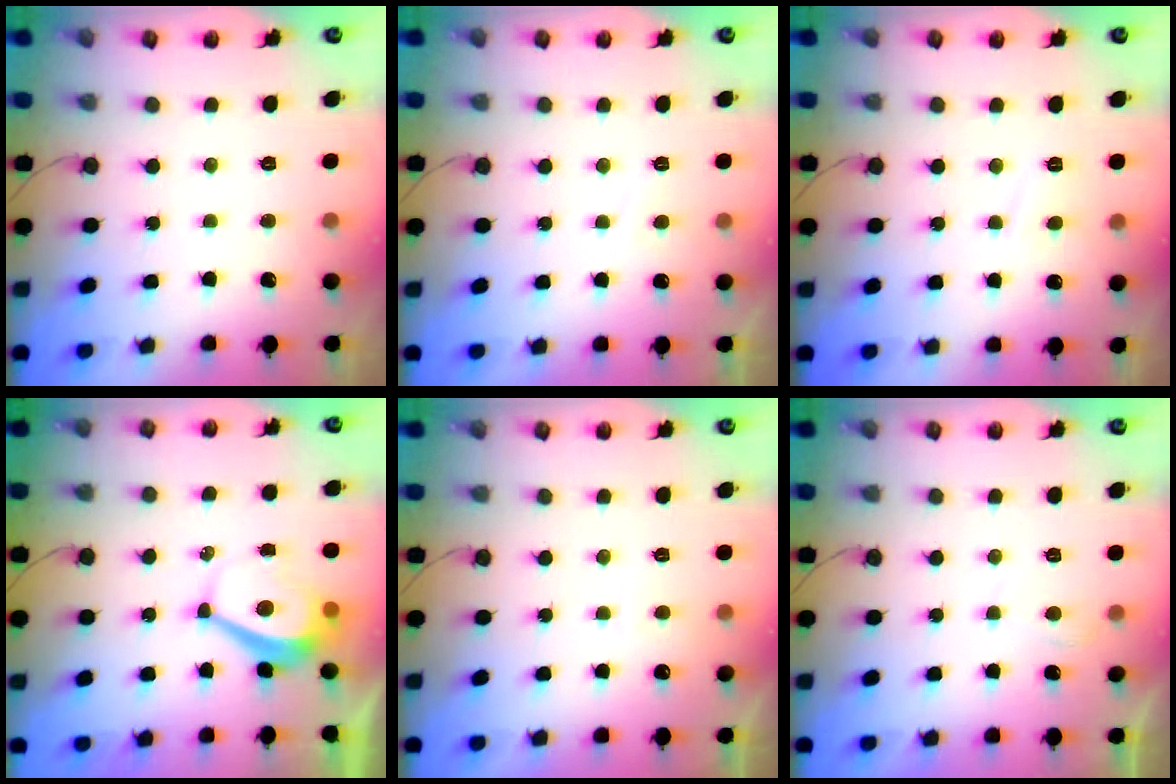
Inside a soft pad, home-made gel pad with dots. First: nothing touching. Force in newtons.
{"total": 1.5, "press": 1.4, "slide": 0.6}
{"total": 3.7, "press": 3.7, "slide": 0.4}
{"total": 3.9, "press": 3.8, "slide": 0.5}
{"total": 1.0, "press": 0.8, "slide": 0.6}
{"total": 1.3, "press": 1.2, "slide": 0.6}